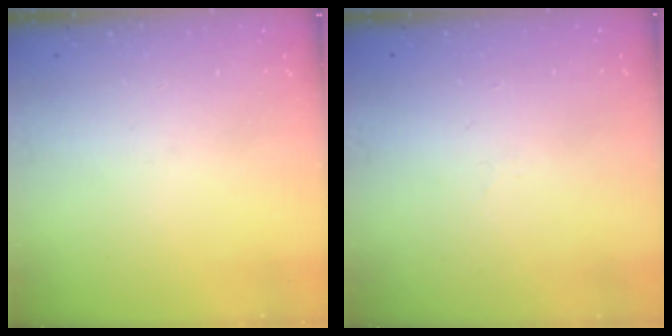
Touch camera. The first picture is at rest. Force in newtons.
{"total": 2.0, "press": 1.9, "slide": 0.5}